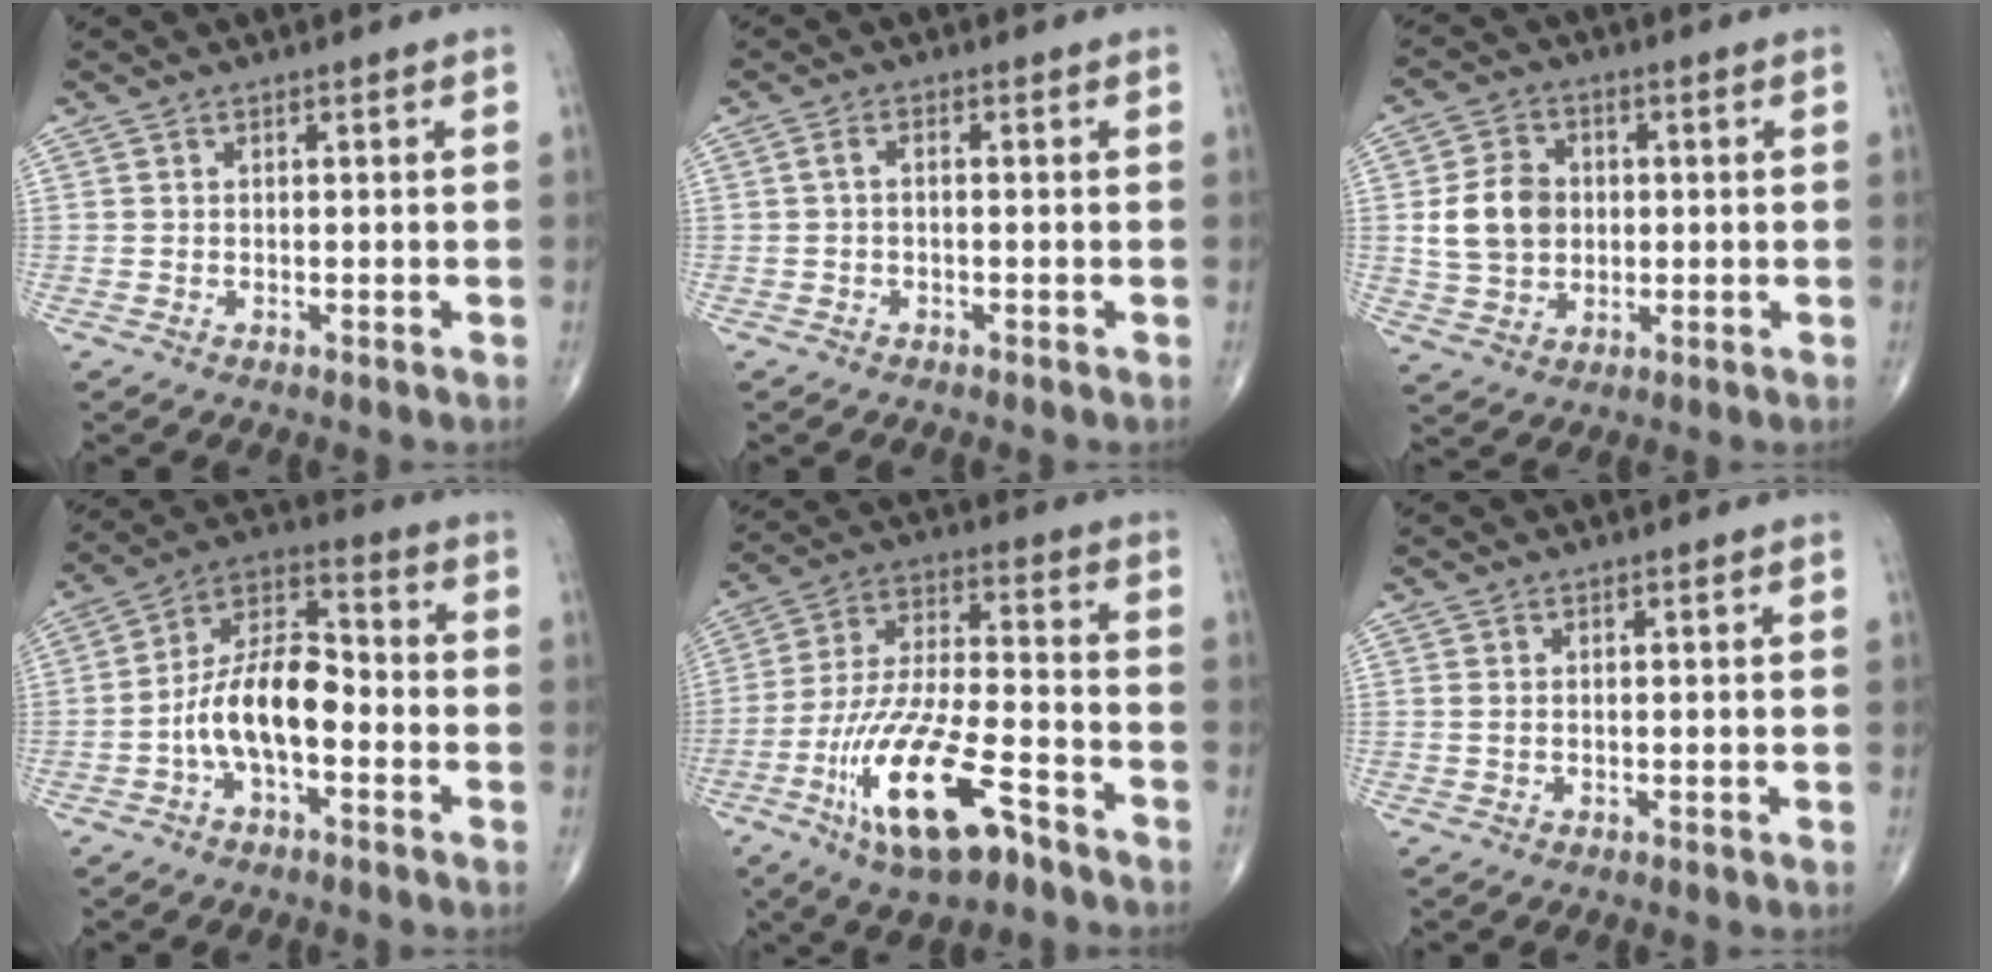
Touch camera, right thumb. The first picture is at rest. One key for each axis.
{"total": 1.5, "fx": -0.2, "fy": 0.7, "fz": 1.3, "tx": -0.023, "ty": 0.010, "tz": -0.005}
{"total": 9.6, "fx": 0.7, "fy": 7.8, "fz": 5.7, "tx": -0.084, "ty": 0.006, "tz": 0.014}
{"total": 12.6, "fx": -3.2, "fy": 6.3, "fz": 10.4, "tx": -0.178, "ty": 0.046, "tz": -0.068}
{"total": 18.6, "fx": -9.8, "fy": 6.2, "fz": 14.5, "tx": -0.282, "ty": 0.047, "tz": -0.174}
{"total": 0.6, "fx": 0.1, "fy": 0.4, "fz": 0.5, "tx": -0.014, "ty": 0.003, "tz": 0.005}